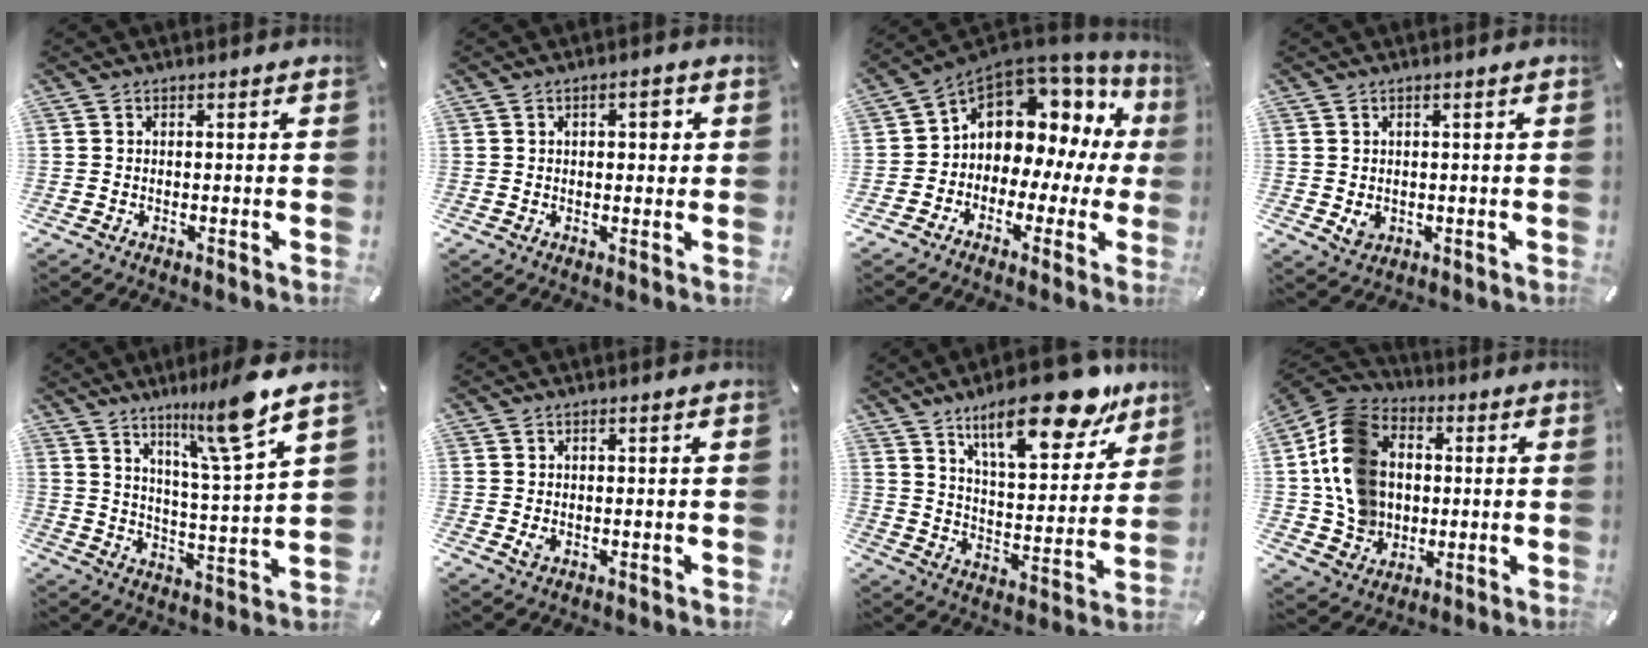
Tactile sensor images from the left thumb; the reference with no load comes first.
{"total": 3.5, "force": [0.9, 1.8, 2.9], "torque": [-0.034, 0.000, 0.006]}
{"total": 9.4, "force": [4.1, 7.5, 4.0], "torque": [-0.074, -0.046, 0.073]}
{"total": 2.7, "force": [0.1, 2.3, 1.5], "torque": [-0.010, -0.003, 0.001]}
{"total": 14.2, "force": [10.8, 1.0, 9.1], "torque": [-0.143, -0.069, 0.170]}
{"total": 1.4, "force": [0.1, 0.9, 1.1], "torque": [-0.021, 0.002, 0.001]}
{"total": 22.3, "force": [15.6, 8.2, 13.6], "torque": [-0.198, -0.096, 0.255]}
{"total": 15.9, "force": [0.9, 13.9, 7.6], "torque": [-0.167, 0.013, 0.022]}